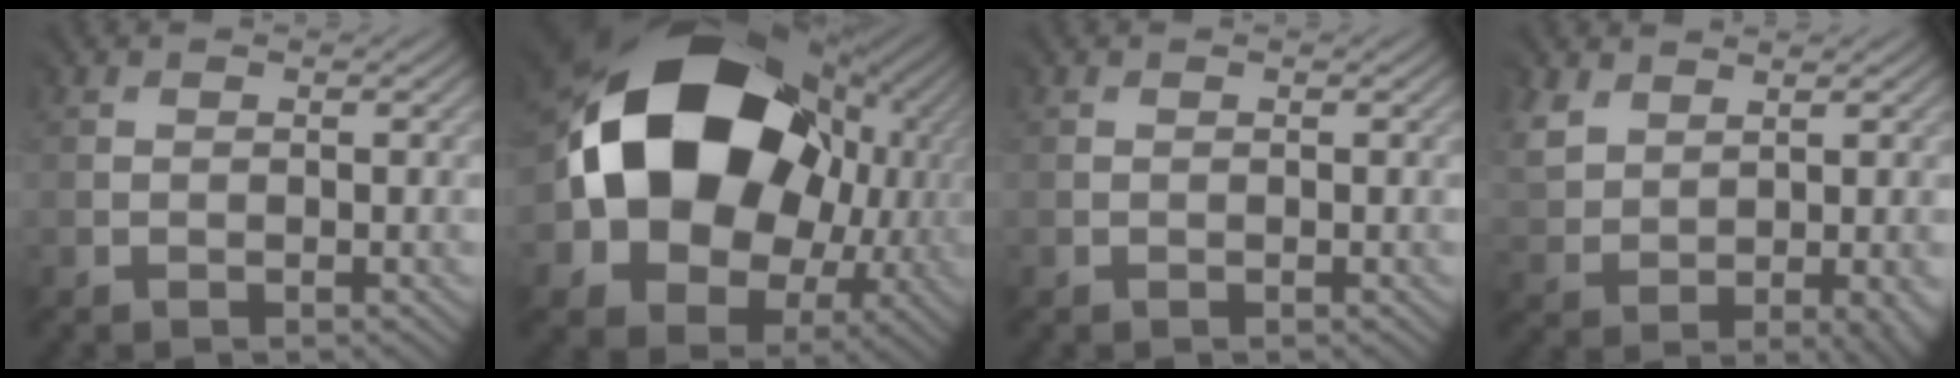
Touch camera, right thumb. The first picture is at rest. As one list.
[{"total": 17.6, "force": [1.8, 14.2, 10.3], "torque": [-0.213, -0.025, 0.053]}, {"total": 0.0}, {"total": 5.5, "force": [2.8, 3.5, 3.3], "torque": [-0.078, 0.003, 0.060]}]